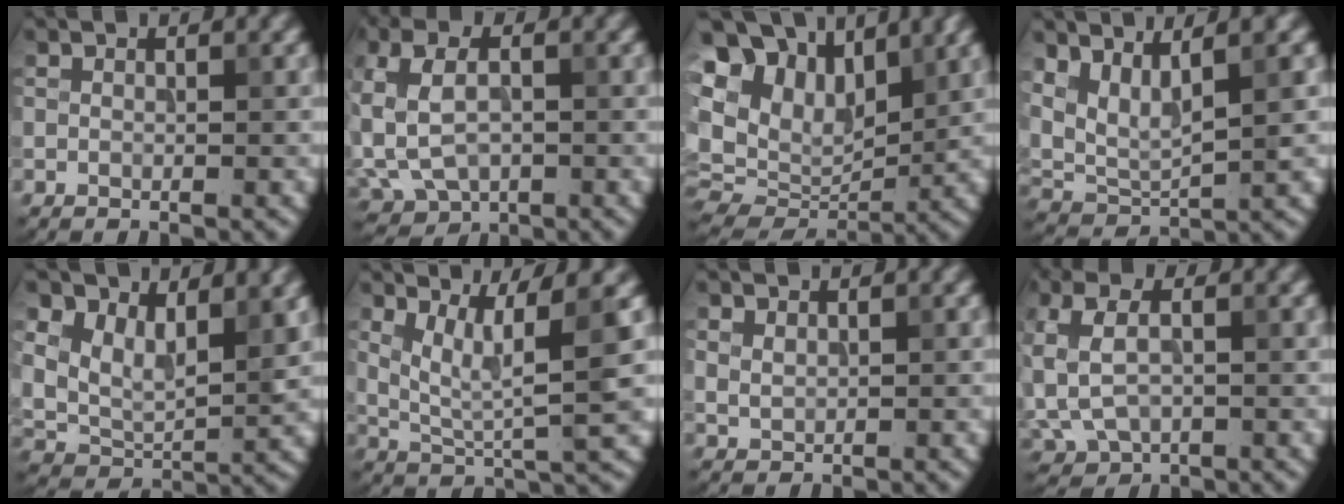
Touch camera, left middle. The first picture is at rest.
{"total": 8.0, "force": [0.0, 5.2, 6.1], "torque": [-0.145, 0.001, 0.012]}
{"total": 16.2, "force": [8.0, 10.1, 9.8], "torque": [-0.223, 0.041, 0.145]}
{"total": 5.4, "force": [2.2, 2.2, 4.5], "torque": [-0.104, -0.007, 0.048]}
{"total": 6.6, "force": [2.7, 4.0, 4.5], "torque": [-0.091, -0.013, 0.051]}
{"total": 5.1, "force": [2.0, 0.8, 4.6], "torque": [-0.097, -0.009, 0.042]}
{"total": 1.1, "force": [0.5, 0.7, 0.6], "torque": [-0.016, 0.001, 0.016]}
{"total": 5.9, "force": [0.3, 3.6, 4.6], "torque": [-0.113, 0.001, 0.005]}